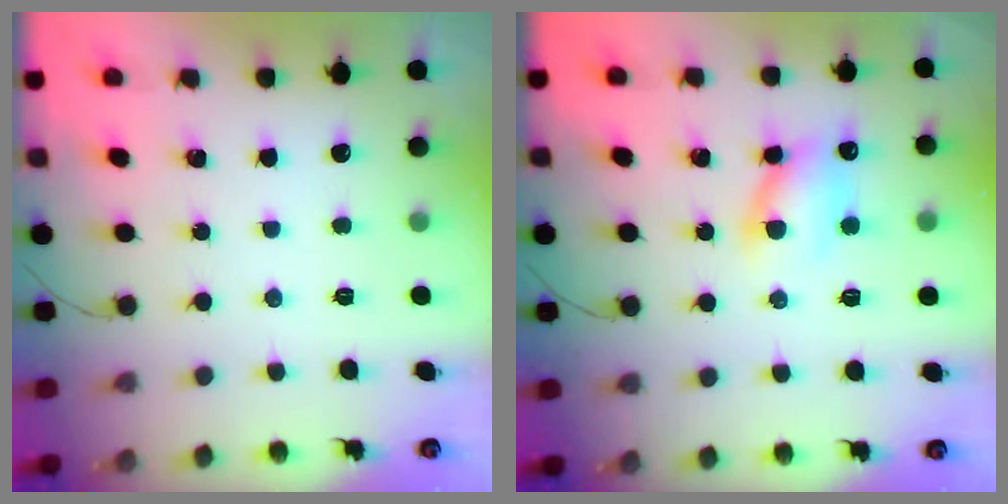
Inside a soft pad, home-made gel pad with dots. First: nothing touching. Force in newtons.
{"total": 9.2, "press": 9.1, "slide": 0.9}